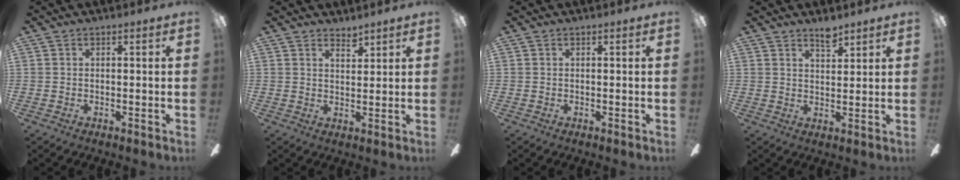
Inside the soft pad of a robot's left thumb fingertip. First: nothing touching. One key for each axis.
{"total": 3.0, "fx": 2.8, "fy": 0.7, "fz": 0.7, "tx": -0.001, "ty": -0.019, "tz": 0.049}
{"total": 0.0}
{"total": 4.1, "fx": 3.6, "fy": 1.1, "fz": 1.7, "tx": -0.015, "ty": -0.023, "tz": 0.060}